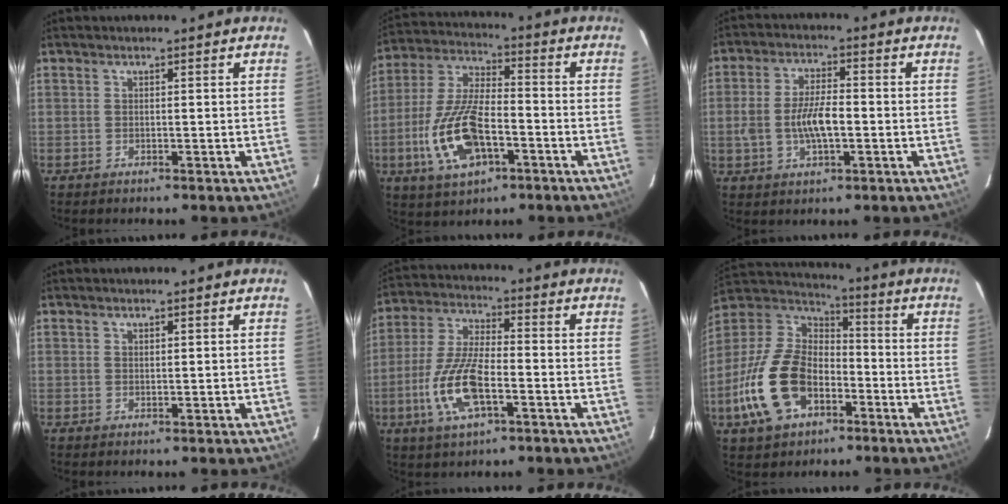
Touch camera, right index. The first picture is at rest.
{"total": 15.5, "force": [-5.4, 6.8, 12.9], "torque": [-0.281, -0.004, -0.097]}
{"total": 8.3, "force": [-1.4, 3.6, 7.3], "torque": [-0.146, 0.003, -0.024]}
{"total": 0.7, "force": [0.6, 0.3, 0.3], "torque": [-0.005, 0.001, 0.010]}
{"total": 12.8, "force": [-4.5, 4.5, 11.1], "torque": [-0.238, -0.005, -0.087]}
{"total": 20.2, "force": [-8.0, 12.6, 13.6], "torque": [-0.314, 0.000, -0.141]}